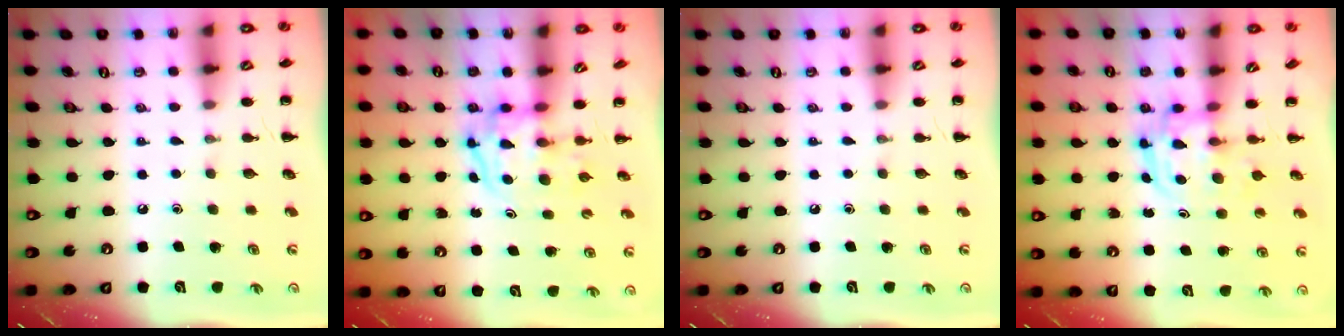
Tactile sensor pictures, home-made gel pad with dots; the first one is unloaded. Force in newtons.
{"total": 3.6, "press": 3.5, "slide": 0.5}
{"total": 0.0}
{"total": 2.7, "press": 2.7, "slide": 0.3}